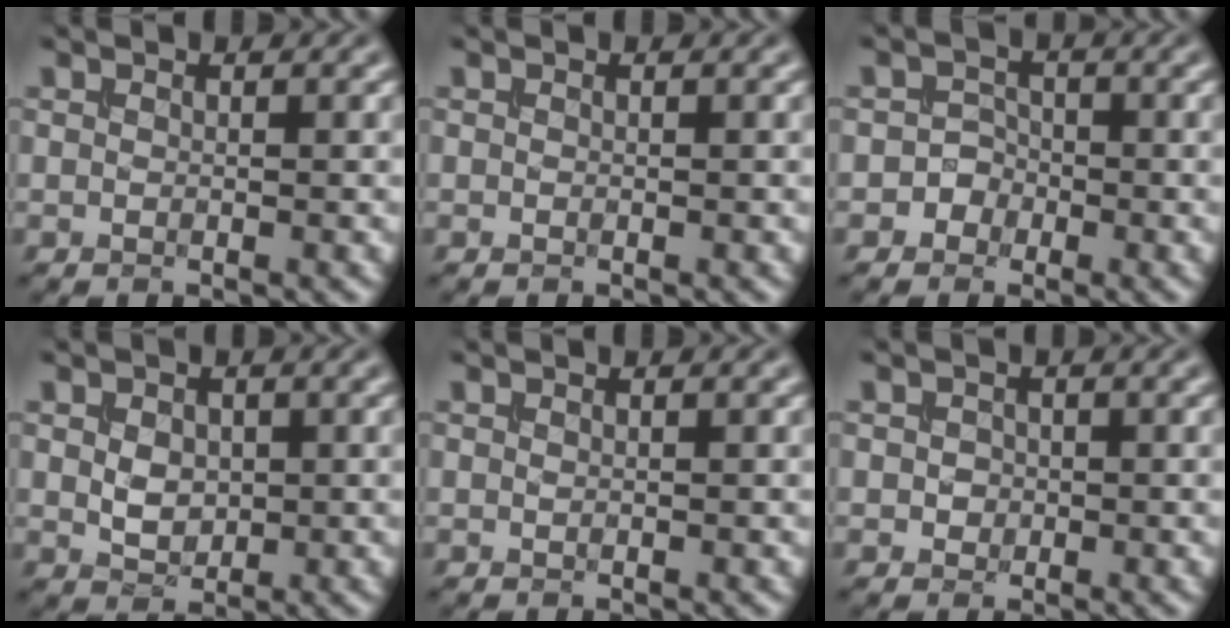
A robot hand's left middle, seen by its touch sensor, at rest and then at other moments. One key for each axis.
{"total": 0.0}
{"total": 1.6, "fx": -0.8, "fy": 1.4, "fz": 0.1, "tx": 0.020, "ty": 0.008, "tz": -0.022}
{"total": 2.2, "fx": 0.2, "fy": 1.7, "fz": 1.5, "tx": -0.033, "ty": -0.001, "tz": 0.004}
{"total": 0.0}
{"total": 1.0, "fx": -0.1, "fy": 0.9, "fz": 0.4, "tx": -0.008, "ty": -0.001, "tz": -0.003}